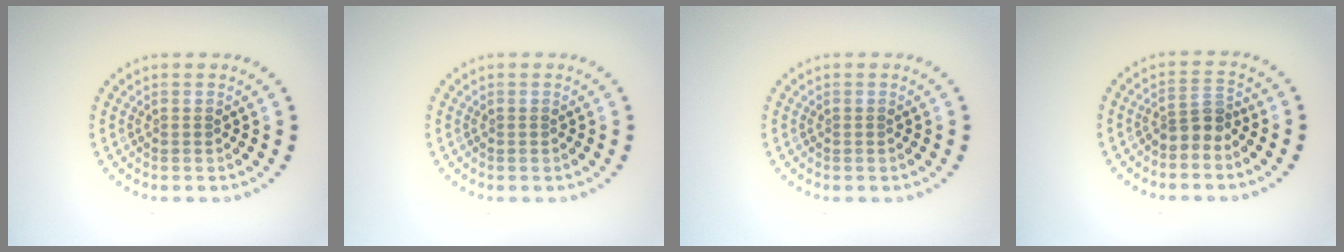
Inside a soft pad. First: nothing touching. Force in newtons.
{"total": 0.0}
{"total": 0.0}
{"total": 2.4, "press": 1.9, "slide": 1.4}